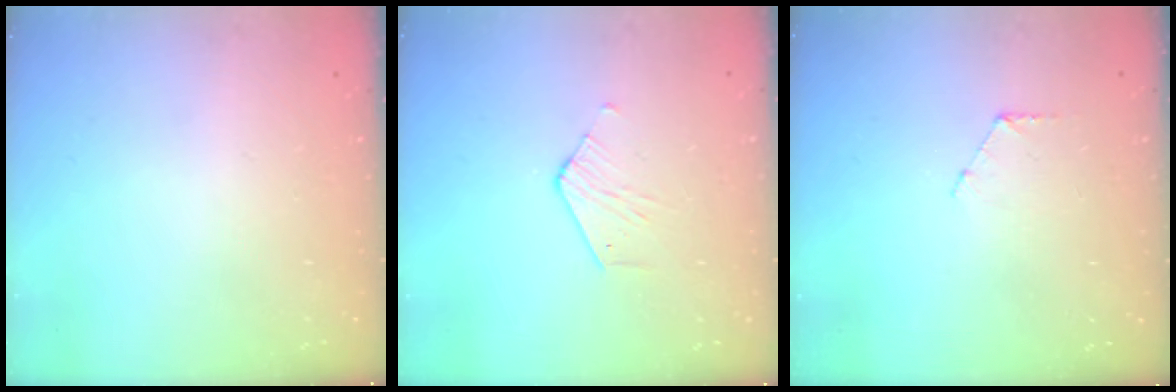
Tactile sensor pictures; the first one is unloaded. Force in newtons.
{"total": 2.5, "press": 2.5, "slide": 0.2}
{"total": 4.6, "press": 4.6, "slide": 0.4}